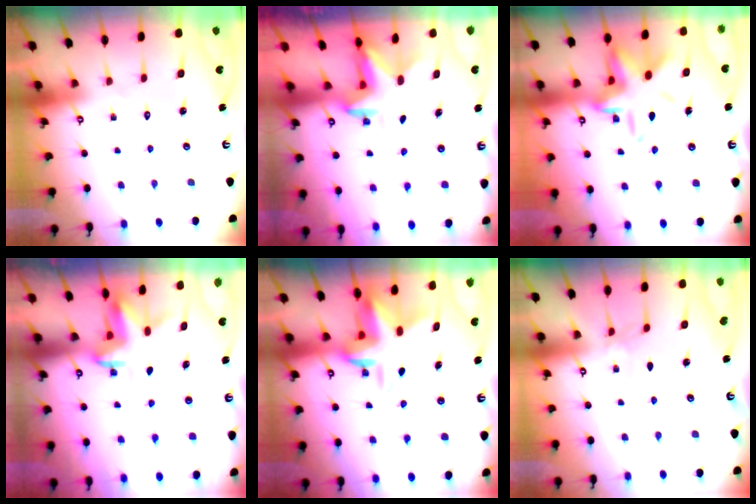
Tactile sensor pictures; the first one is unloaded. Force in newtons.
{"total": 2.4, "press": 2.4, "slide": 0.4}
{"total": 13.6, "press": 13.5, "slide": 2.0}
{"total": 4.0, "press": 4.0, "slide": 0.3}
{"total": 6.0, "press": 5.9, "slide": 1.0}
{"total": 2.8, "press": 2.7, "slide": 0.4}